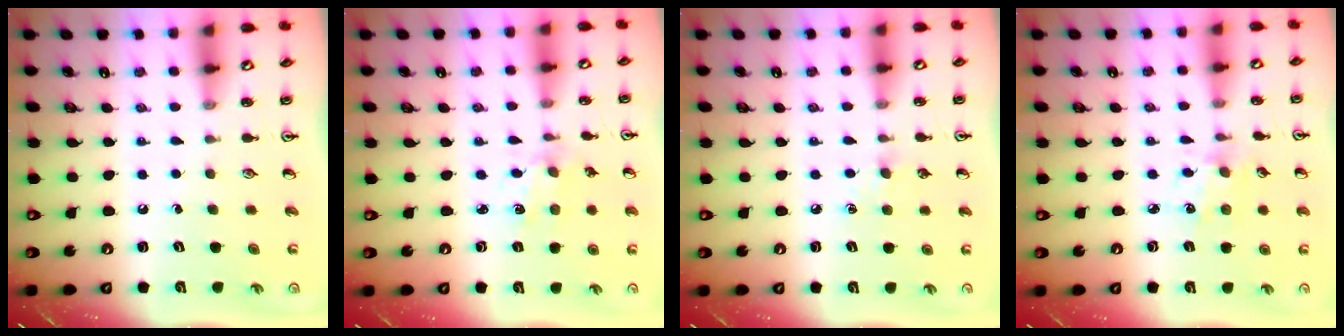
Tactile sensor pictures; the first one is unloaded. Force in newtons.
{"total": 1.7, "press": 1.7, "slide": 0.3}
{"total": 5.2, "press": 5.1, "slide": 0.8}
{"total": 2.8, "press": 2.8, "slide": 0.5}